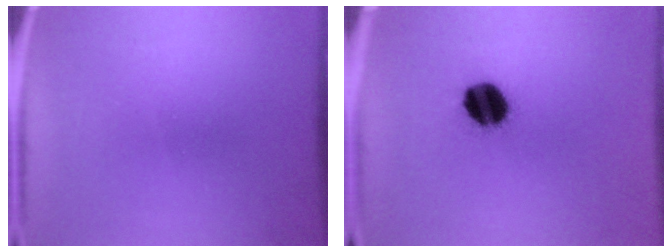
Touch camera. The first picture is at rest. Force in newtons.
{"total": 9.8}